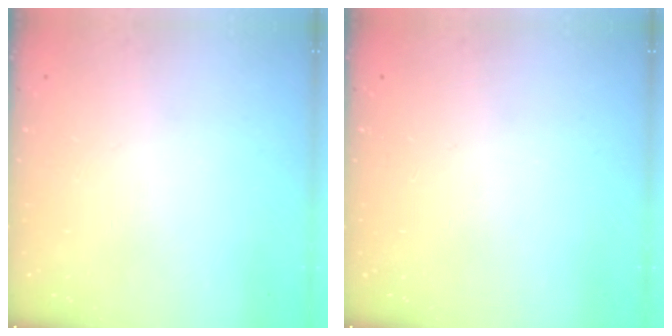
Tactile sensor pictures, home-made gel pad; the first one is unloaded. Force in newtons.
{"total": 0.0}